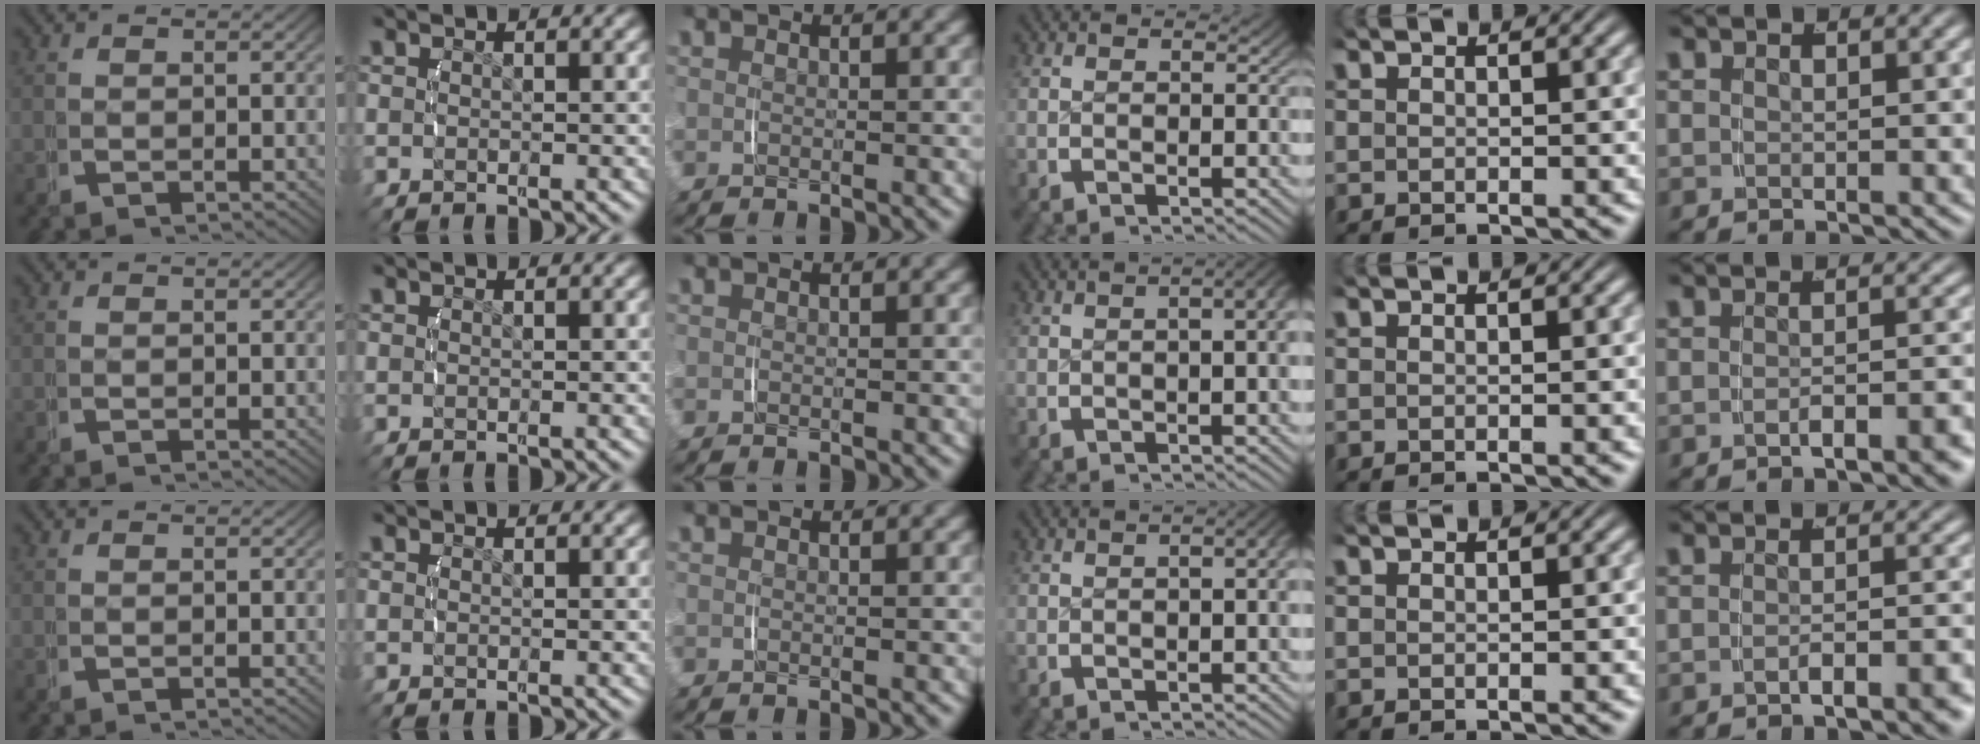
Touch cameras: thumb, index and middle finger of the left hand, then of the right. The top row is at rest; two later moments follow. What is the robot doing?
{"motion": "lift_and_place", "object": "jewelry box"}